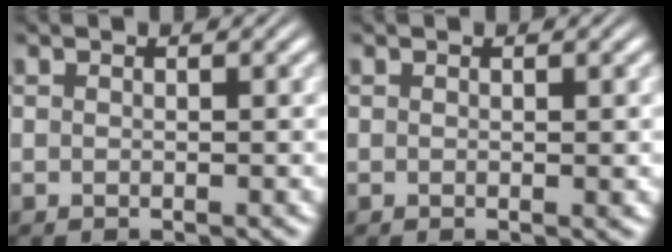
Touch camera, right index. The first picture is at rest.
{"total": 0.0}